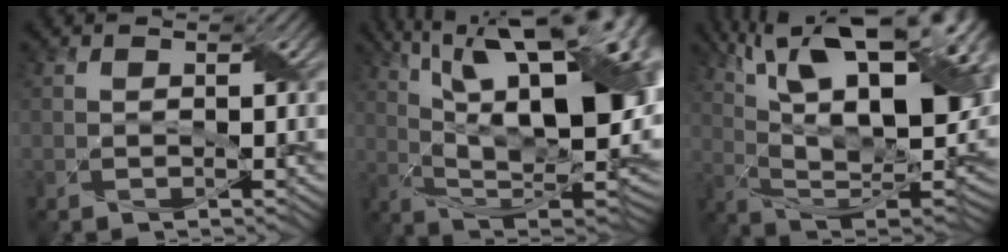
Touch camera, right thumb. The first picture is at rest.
{"total": 21.6, "force": [7.5, 8.9, 18.2], "torque": [-0.269, 0.049, 0.121]}
{"total": 22.1, "force": [9.6, 9.3, 17.5], "torque": [-0.285, 0.064, 0.159]}